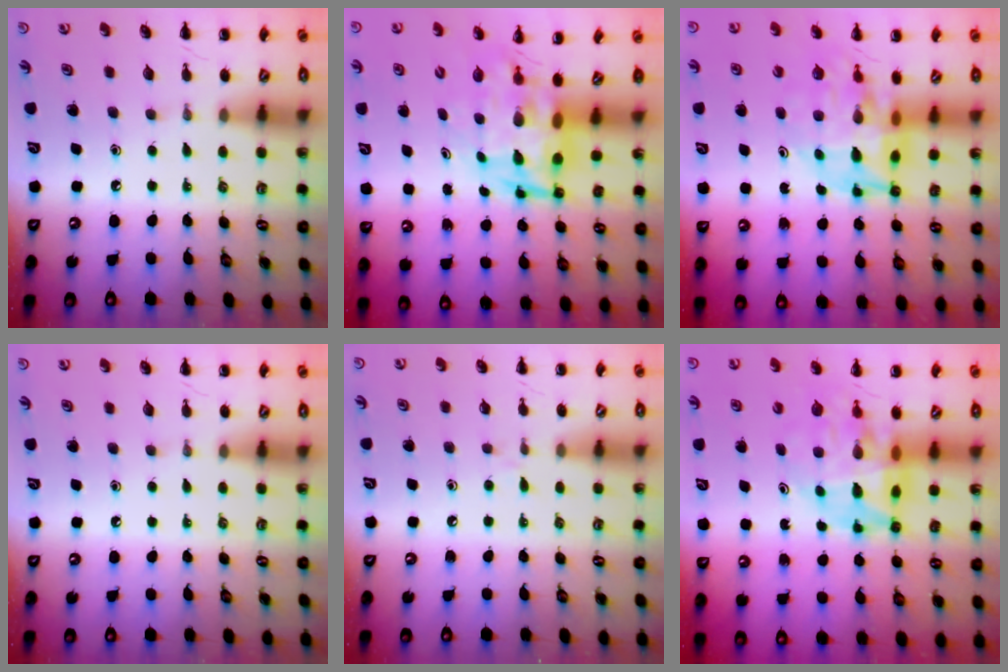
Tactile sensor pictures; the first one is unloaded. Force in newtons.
{"total": 5.5, "press": 5.2, "slide": 1.7}
{"total": 11.1, "press": 10.5, "slide": 3.6}
{"total": 0.0}
{"total": 3.5, "press": 3.2, "slide": 1.4}
{"total": 12.4, "press": 11.8, "slide": 3.6}